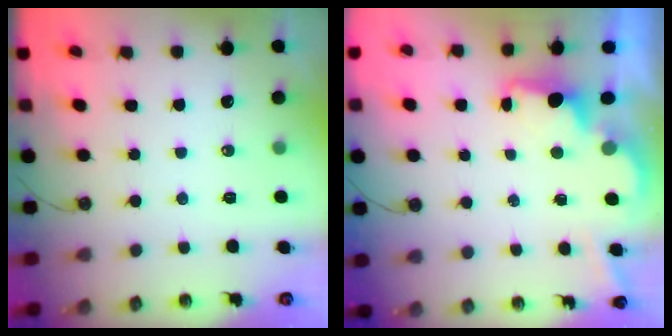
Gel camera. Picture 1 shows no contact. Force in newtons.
{"total": 1.9, "press": 1.7, "slide": 0.8}